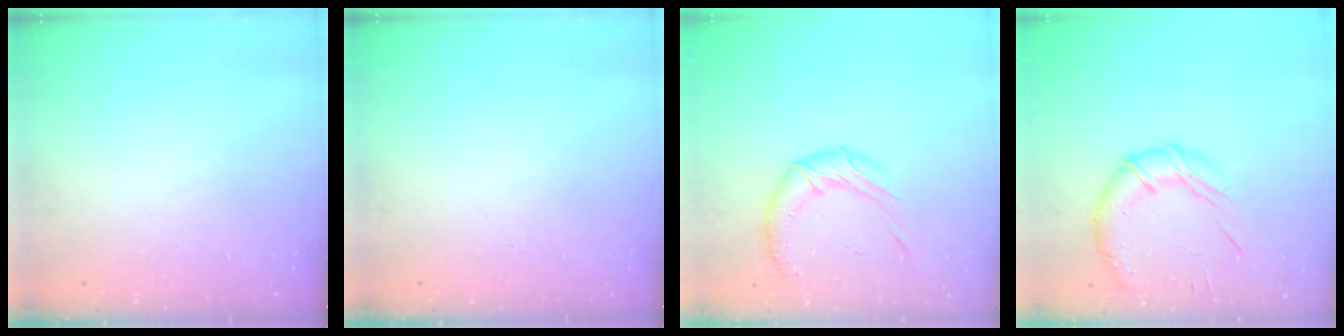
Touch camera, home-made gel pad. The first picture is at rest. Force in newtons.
{"total": 0.0}
{"total": 12.8, "press": 12.8, "slide": 1.5}
{"total": 12.5, "press": 12.4, "slide": 0.7}